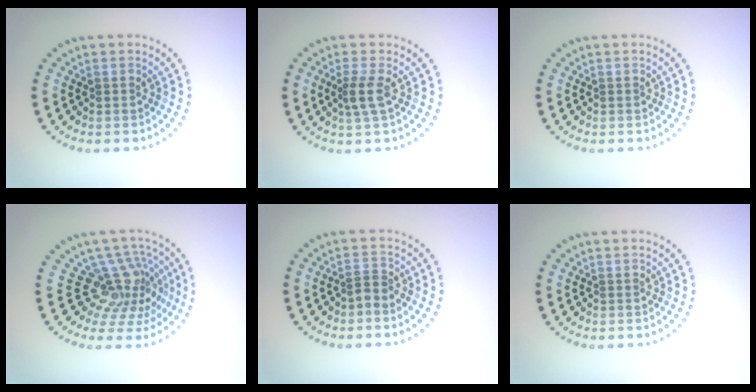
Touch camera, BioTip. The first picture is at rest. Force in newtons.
{"total": 1.9, "press": 1.5, "slide": 1.2}
{"total": 0.0}
{"total": 4.6, "press": 3.0, "slide": 3.4}
{"total": 1.1, "press": 0.7, "slide": 0.8}
{"total": 0.0}